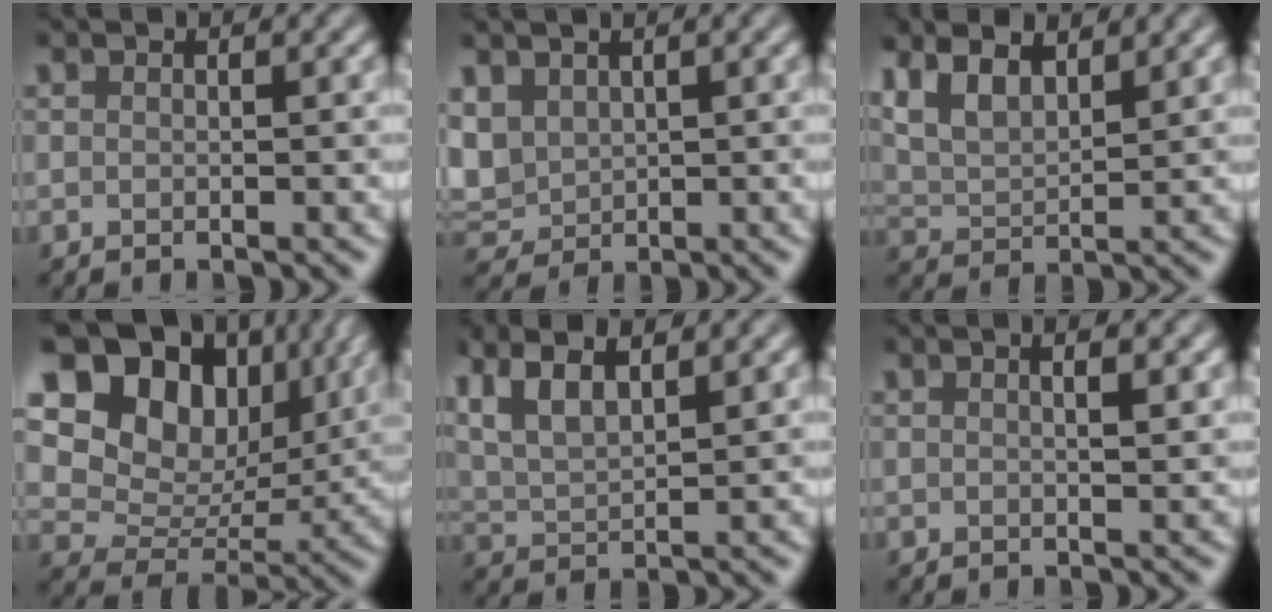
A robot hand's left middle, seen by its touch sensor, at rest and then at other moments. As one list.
[{"total": 3.3, "force": [1.2, 2.5, 1.7], "torque": [-0.053, 0.000, 0.028]}, {"total": 5.3, "force": [3.3, 2.2, 3.5], "torque": [-0.071, 0.012, 0.056]}, {"total": 12.9, "force": [6.5, 8.4, 7.3], "torque": [-0.141, 0.025, 0.110]}, {"total": 5.9, "force": [3.6, 1.9, 4.2], "torque": [-0.084, 0.013, 0.058]}, {"total": 2.0, "force": [0.8, 0.7, 1.7], "torque": [-0.013, 0.001, -0.001]}]